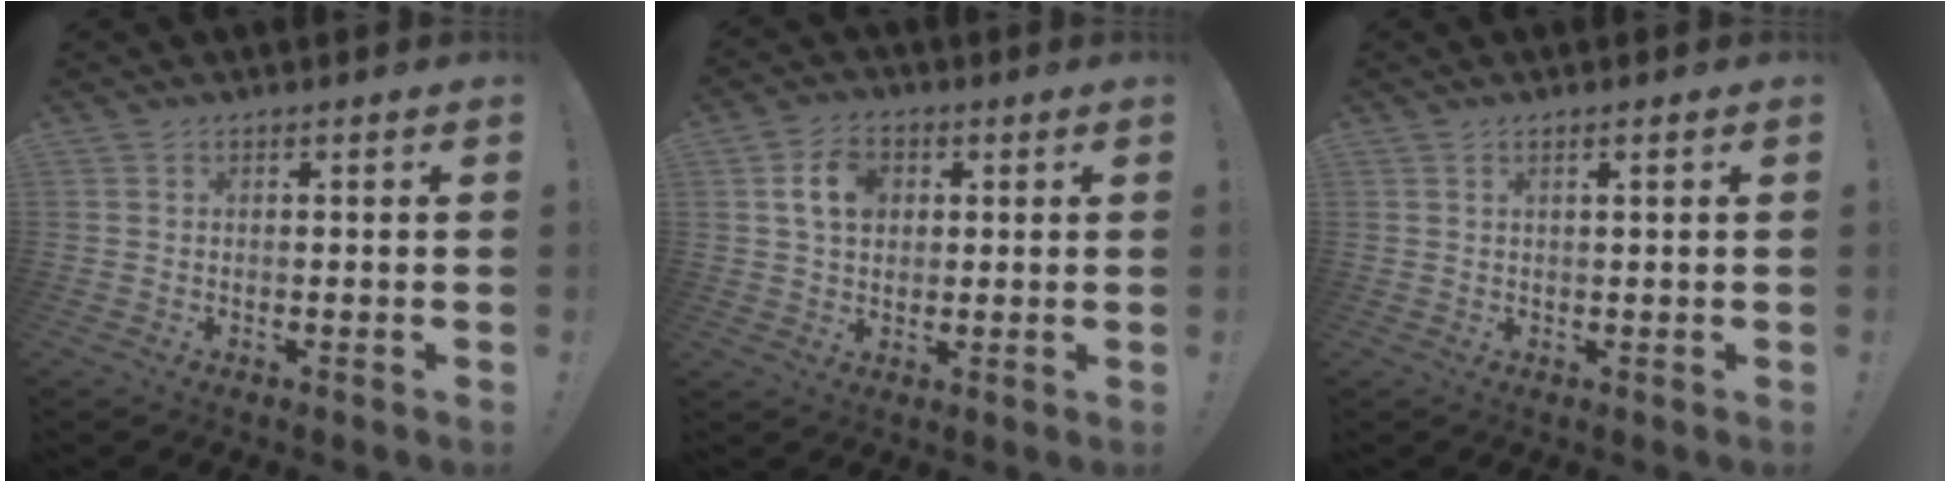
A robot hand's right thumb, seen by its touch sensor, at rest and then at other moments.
{"total": 8.5, "force": [2.3, 6.1, 5.4], "torque": [-0.099, 0.011, 0.044]}
{"total": 1.6, "force": [0.7, -0.2, 1.4], "torque": [-0.019, -0.004, 0.008]}